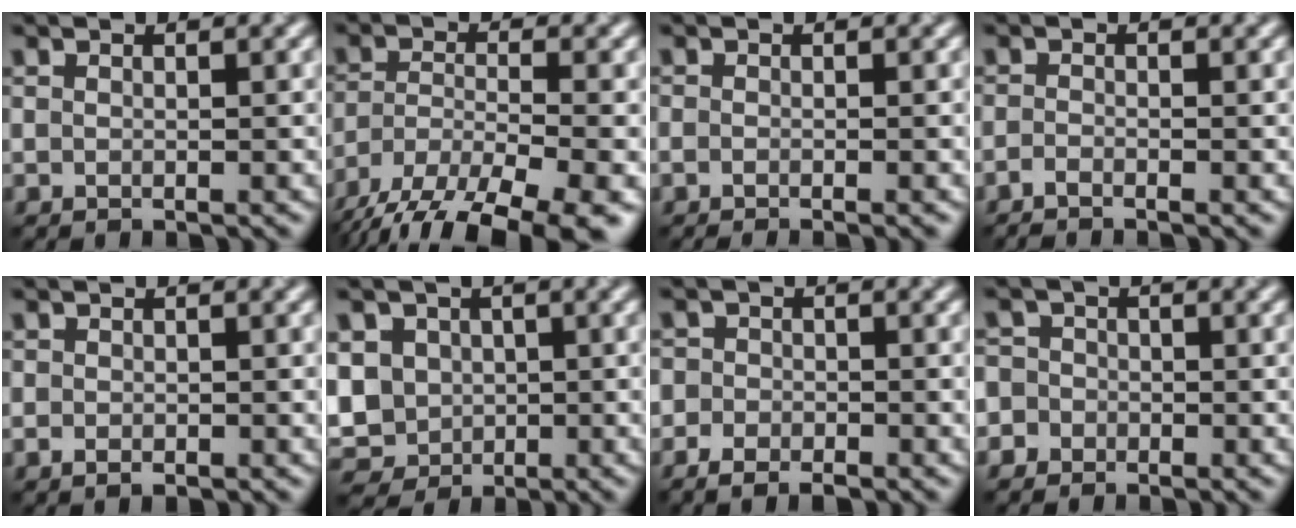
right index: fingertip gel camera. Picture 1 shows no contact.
{"total": 12.2, "force": [-9.1, 4.2, 6.8], "torque": [-0.130, -0.036, -0.138]}
{"total": 1.7, "force": [-1.2, 0.3, 1.1], "torque": [-0.015, -0.006, -0.019]}
{"total": 1.1, "force": [-1.0, 0.1, 0.6], "torque": [-0.013, -0.004, -0.024]}
{"total": 1.1, "force": [-0.3, 0.8, 0.7], "torque": [-0.012, -0.003, -0.005]}
{"total": 6.9, "force": [0.0, 6.0, 3.5], "torque": [-0.081, 0.003, -0.015]}
{"total": 2.9, "force": [-1.5, 2.1, 1.4], "torque": [-0.003, 0.000, -0.038]}
{"total": 4.0, "force": [-1.6, 3.6, 0.7], "torque": [0.013, 0.011, -0.054]}